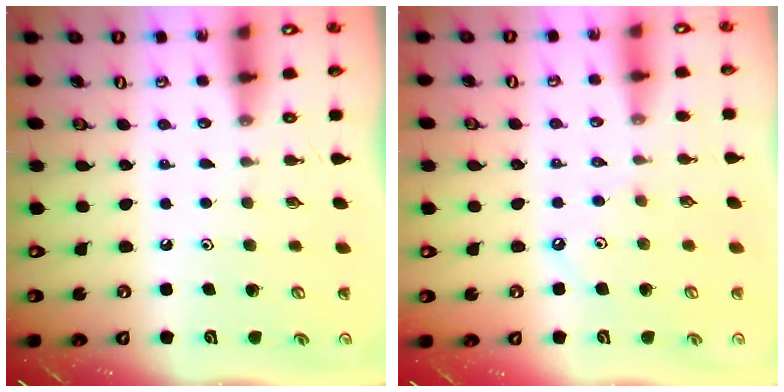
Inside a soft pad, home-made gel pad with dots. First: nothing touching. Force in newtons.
{"total": 1.1, "press": 1.1, "slide": 0.3}